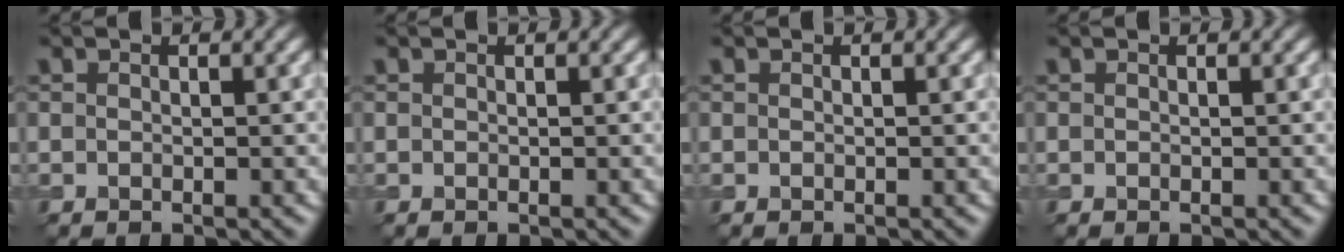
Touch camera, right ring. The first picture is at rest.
{"total": 0.0}
{"total": 0.0}
{"total": 0.0}